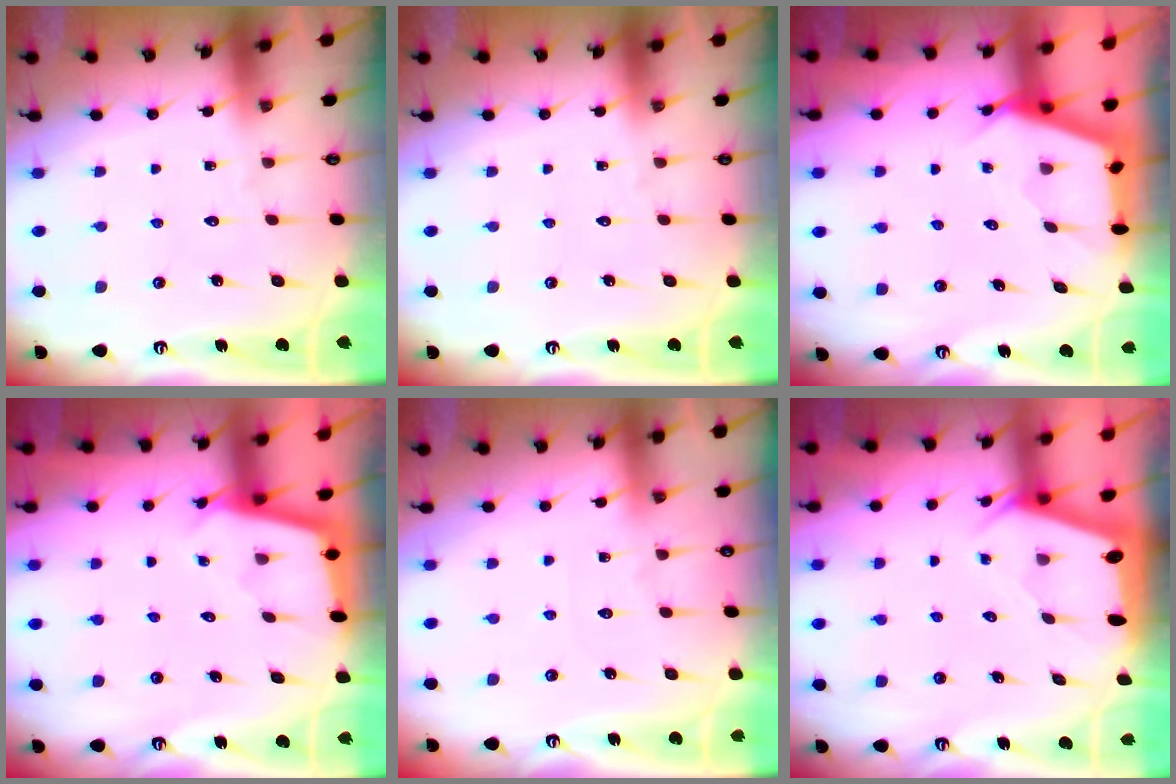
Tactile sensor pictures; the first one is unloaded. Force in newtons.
{"total": 0.0}
{"total": 2.5, "press": 2.5, "slide": 0.4}
{"total": 2.3, "press": 2.3, "slide": 0.1}
{"total": 2.5, "press": 2.5, "slide": 0.5}
{"total": 1.9, "press": 1.8, "slide": 0.3}